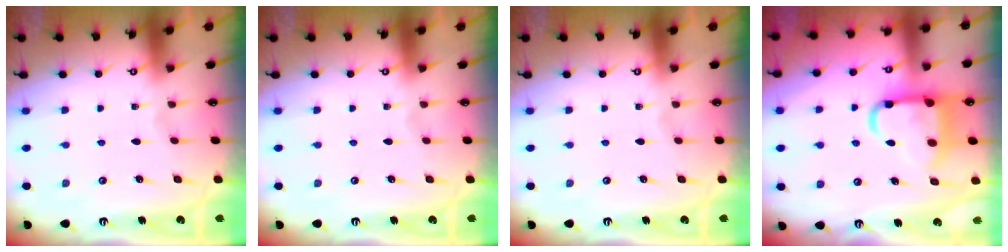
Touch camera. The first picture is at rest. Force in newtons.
{"total": 0.0}
{"total": 0.0}
{"total": 12.9, "press": 12.9, "slide": 1.4}